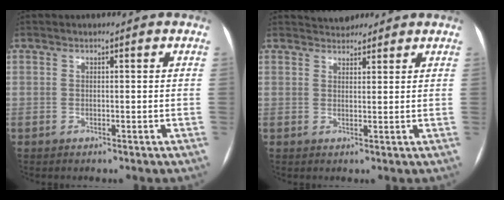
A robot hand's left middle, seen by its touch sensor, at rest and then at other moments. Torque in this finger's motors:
{"motor_torque": [0.17, -0.16, -0.02, -0.01]}